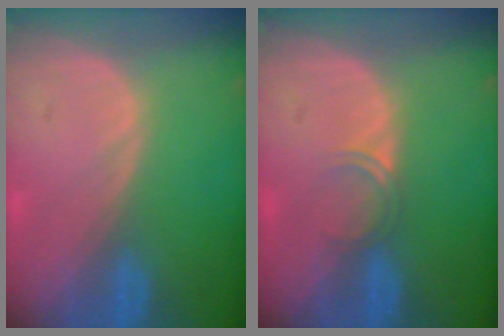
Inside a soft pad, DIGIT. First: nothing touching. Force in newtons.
{"total": 1.8, "press": 1.5, "slide": 1.1}